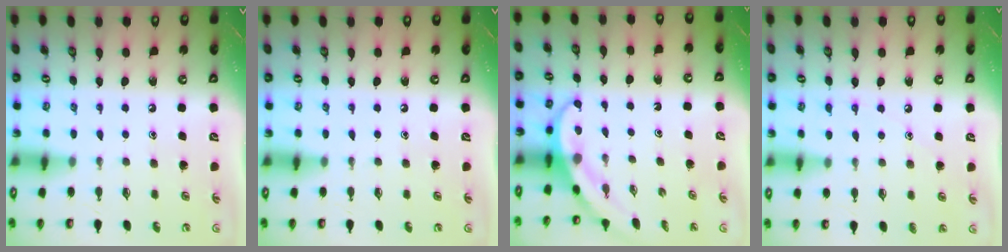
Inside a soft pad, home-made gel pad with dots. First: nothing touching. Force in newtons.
{"total": 0.0}
{"total": 3.8, "press": 3.8, "slide": 0.2}
{"total": 4.6, "press": 4.5, "slide": 0.5}